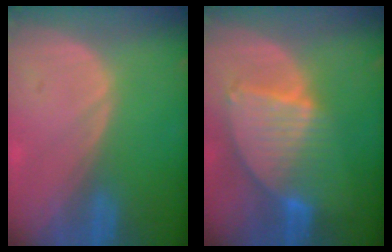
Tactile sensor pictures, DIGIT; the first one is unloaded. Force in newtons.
{"total": 8.7, "press": 7.5, "slide": 4.3}